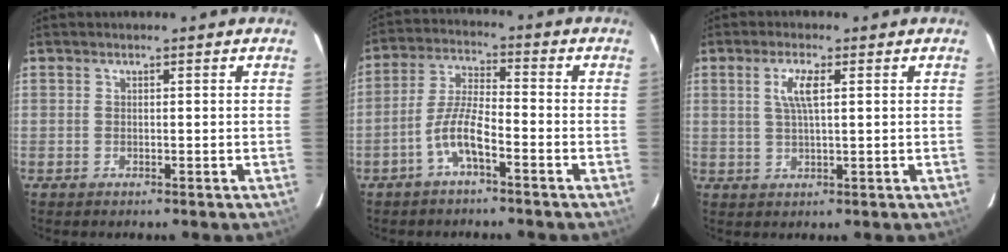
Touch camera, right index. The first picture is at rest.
{"total": 6.5, "force": [-3.7, 1.3, 5.2], "torque": [-0.115, 0.011, -0.070]}
{"total": 4.1, "force": [1.3, 0.7, 3.9], "torque": [-0.076, 0.002, 0.024]}